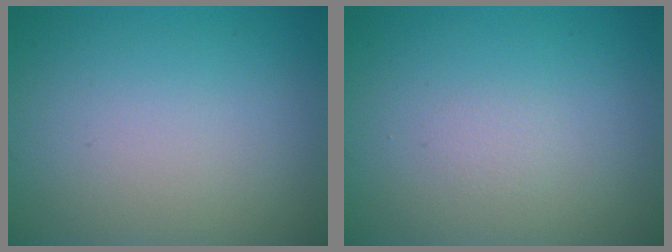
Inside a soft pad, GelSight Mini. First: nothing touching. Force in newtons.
{"total": 0.5, "press": 0.5, "slide": 0.0}